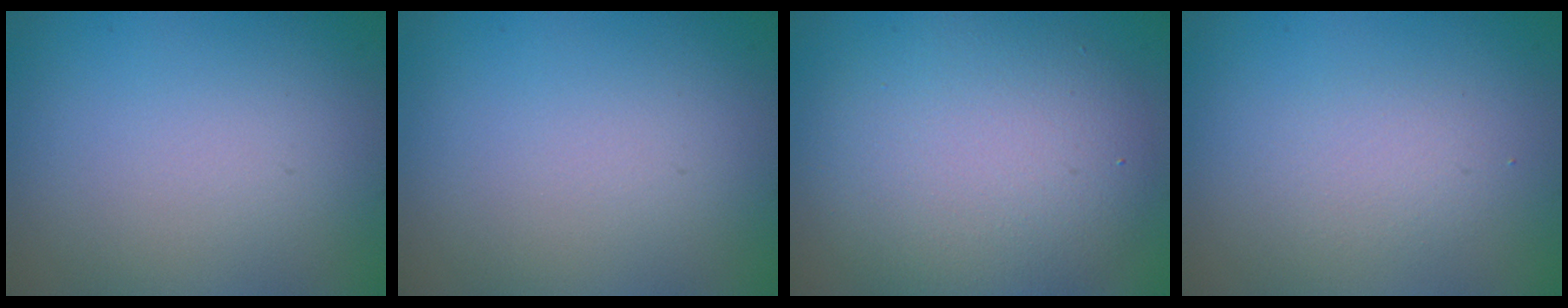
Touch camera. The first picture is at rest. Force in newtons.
{"total": 0.0}
{"total": 6.8, "press": 6.8, "slide": 0.3}
{"total": 1.3, "press": 1.3, "slide": 0.0}